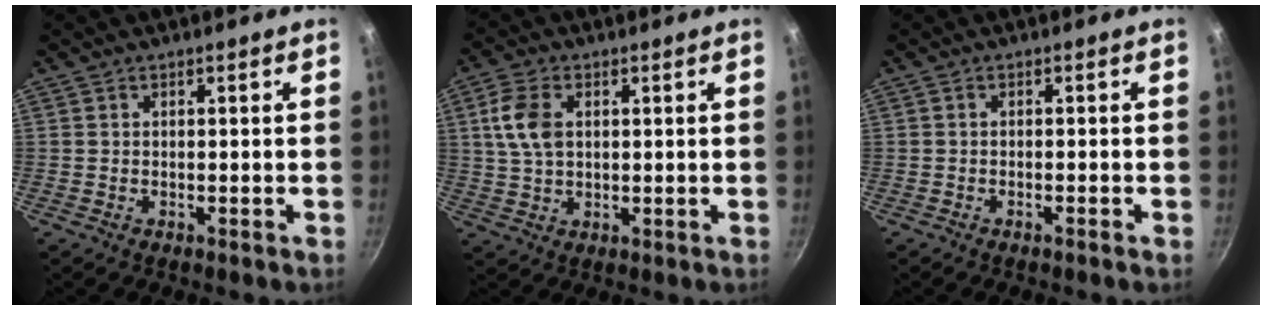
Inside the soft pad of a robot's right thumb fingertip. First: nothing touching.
{"total": 7.4, "force": [1.8, 4.7, 5.4], "torque": [-0.100, 0.002, 0.035]}
{"total": 0.8, "force": [-0.6, 0.0, 0.5], "torque": [-0.018, 0.006, -0.011]}